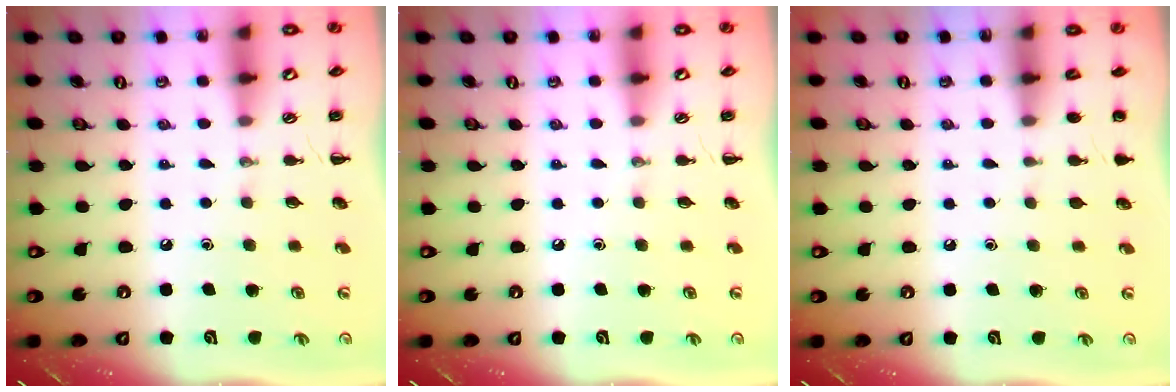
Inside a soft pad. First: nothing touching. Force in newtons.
{"total": 0.0}
{"total": 1.1, "press": 1.1, "slide": 0.2}